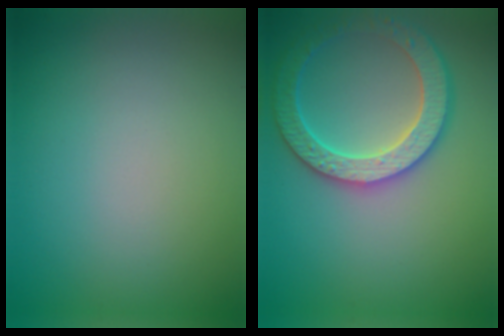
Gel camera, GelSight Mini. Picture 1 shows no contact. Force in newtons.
{"total": 4.7, "press": 4.6, "slide": 1.2}